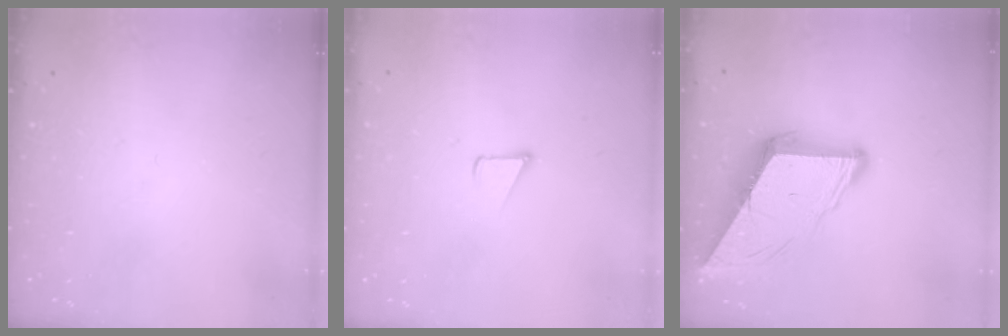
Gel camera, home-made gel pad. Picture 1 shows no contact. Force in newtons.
{"total": 1.7, "press": 1.7, "slide": 0.1}
{"total": 10.3, "press": 10.3, "slide": 1.1}